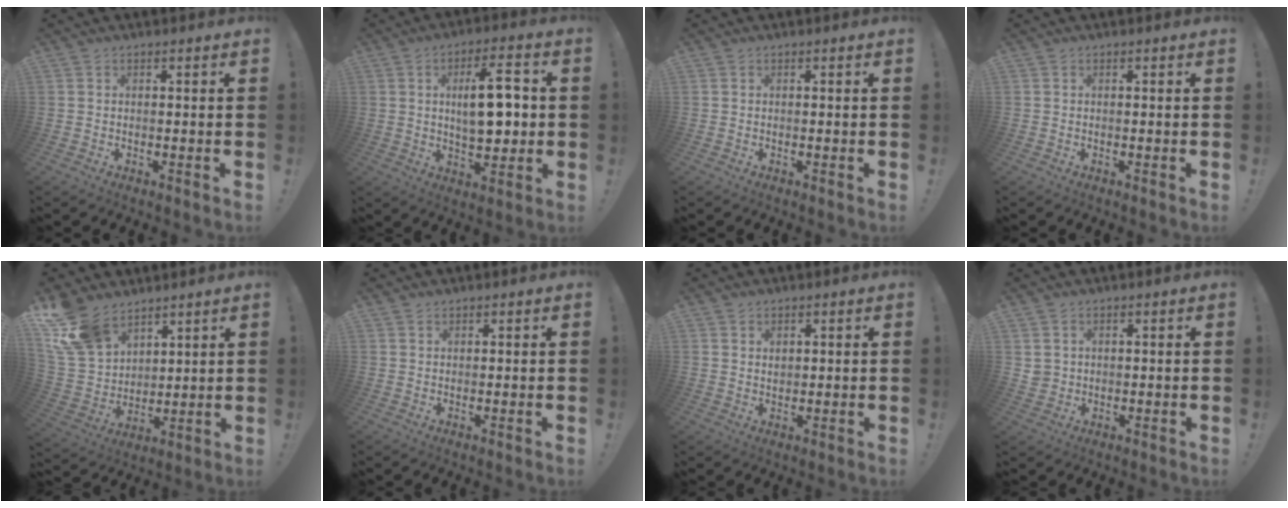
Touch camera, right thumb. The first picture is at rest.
{"total": 13.4, "force": [1.3, 5.9, 11.9], "torque": [-0.185, -0.002, 0.018]}
{"total": 0.0}
{"total": 0.0}
{"total": 15.2, "force": [10.8, 8.8, 6.3], "torque": [-0.134, -0.062, 0.211]}
{"total": 1.0, "force": [0.9, 0.5, 0.2], "torque": [0.000, -0.003, 0.017]}
{"total": 1.8, "force": [1.2, 1.2, 0.6], "torque": [0.001, -0.008, 0.018]}
{"total": 3.0, "force": [1.5, 2.4, 0.8], "torque": [-0.016, -0.001, 0.030]}